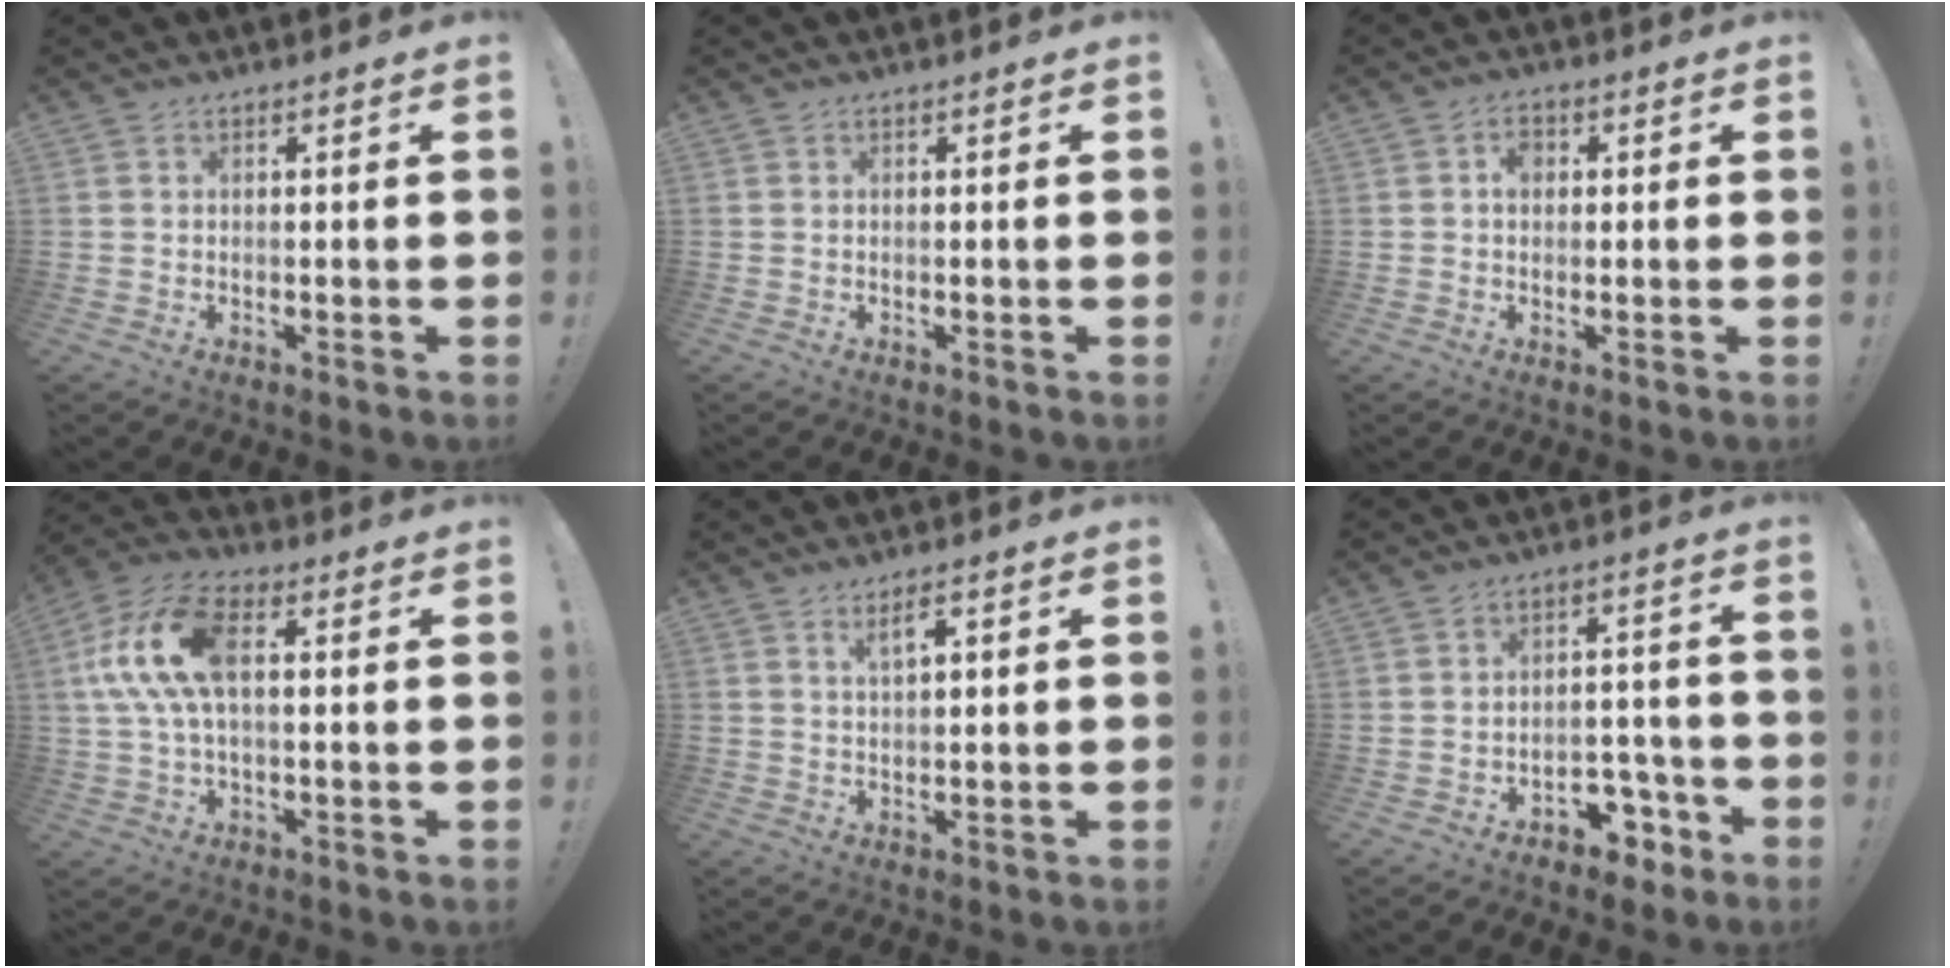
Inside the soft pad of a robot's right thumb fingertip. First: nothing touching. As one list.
[{"total": 0.0}, {"total": 3.3, "force": [0.3, 2.5, 2.1], "torque": [-0.029, 0.004, 0.002]}, {"total": 14.9, "force": [2.3, 7.8, 12.5], "torque": [-0.259, 0.007, 0.042]}, {"total": 3.7, "force": [1.7, 1.0, 3.1], "torque": [-0.048, -0.004, 0.025]}, {"total": 7.6, "force": [-5.0, 4.8, 3.3], "torque": [-0.026, 0.042, -0.080]}]